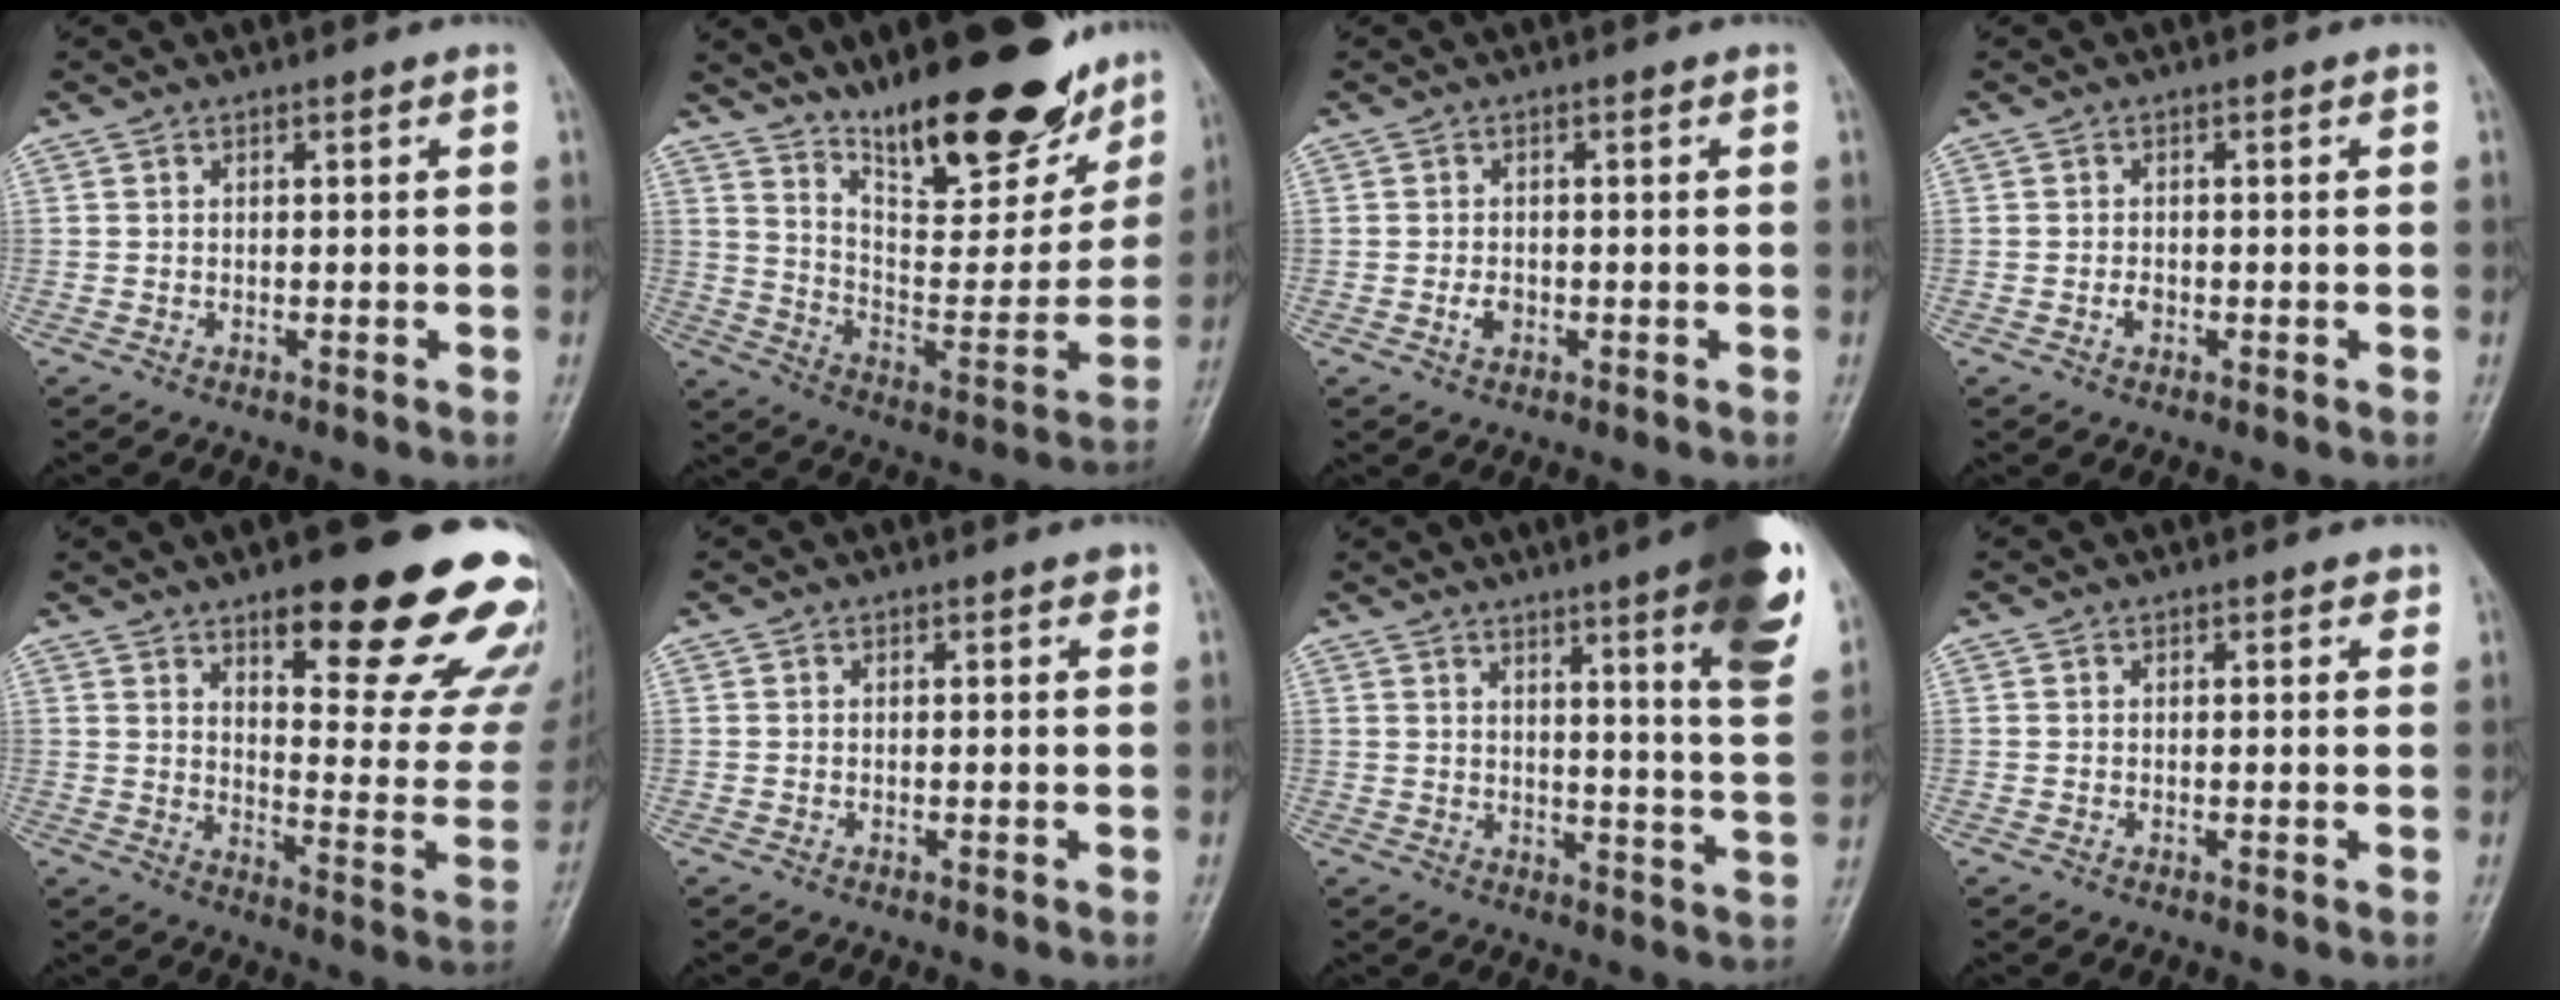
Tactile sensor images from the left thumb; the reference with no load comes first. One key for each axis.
{"total": 25.8, "fx": 18.5, "fy": 8.5, "fz": 15.8, "tx": -0.185, "ty": -0.096, "tz": 0.292}
{"total": 2.0, "fx": -0.6, "fy": 1.4, "fz": 1.3, "tx": -0.017, "ty": 0.002, "tz": -0.012}
{"total": 1.3, "fx": -0.4, "fy": 1.0, "fz": 0.8, "tx": -0.008, "ty": 0.002, "tz": -0.010}
{"total": 25.2, "fx": 15.3, "fy": 6.8, "fz": 18.9, "tx": -0.203, "ty": -0.089, "tz": 0.210}
{"total": 0.8, "fx": 0.5, "fy": 0.5, "fz": 0.5, "tx": 0.001, "ty": -0.001, "tz": 0.001}
{"total": 18.3, "fx": 10.1, "fy": 2.0, "fz": 15.1, "tx": -0.171, "ty": -0.048, "tz": 0.120}
{"total": 1.4, "fx": 0.9, "fy": 0.8, "fz": 0.8, "tx": 0.000, "ty": -0.003, "tz": 0.007}